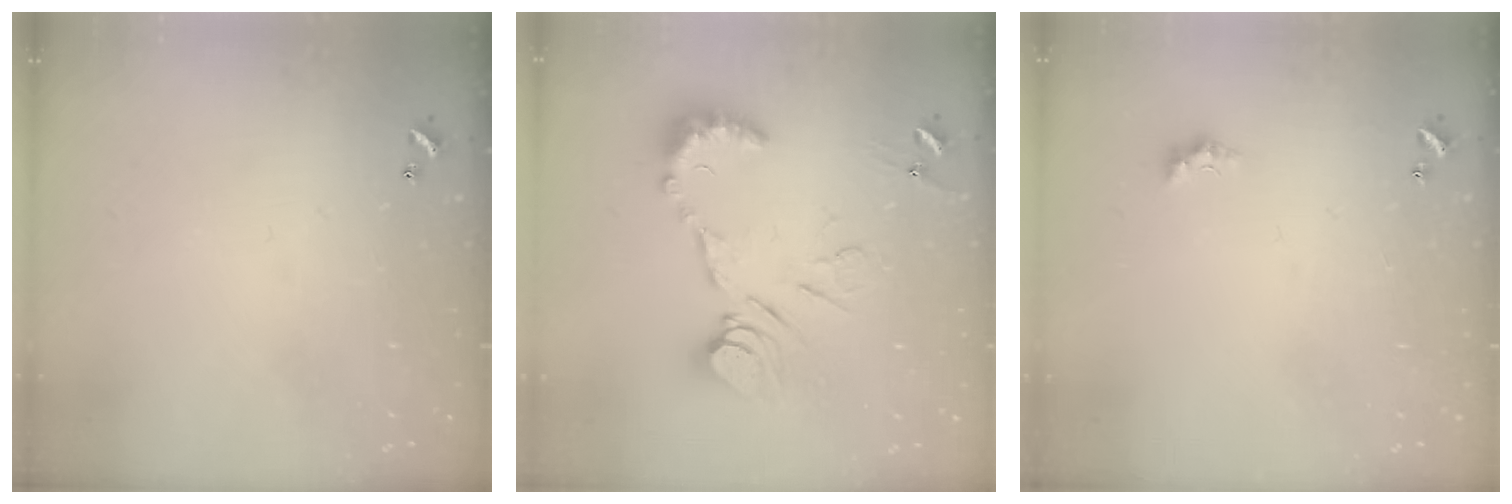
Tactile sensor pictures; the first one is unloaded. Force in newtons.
{"total": 13.4, "press": 13.3, "slide": 1.4}
{"total": 1.1, "press": 1.1, "slide": 0.4}